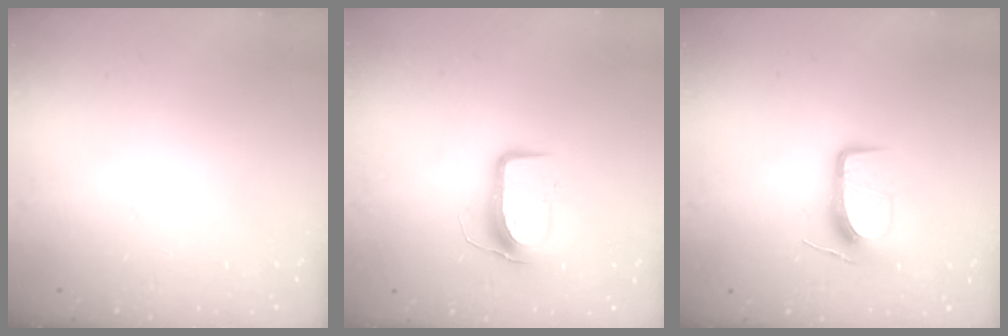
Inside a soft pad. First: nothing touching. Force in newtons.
{"total": 9.0, "press": 9.0, "slide": 0.6}
{"total": 10.9, "press": 10.9, "slide": 0.2}